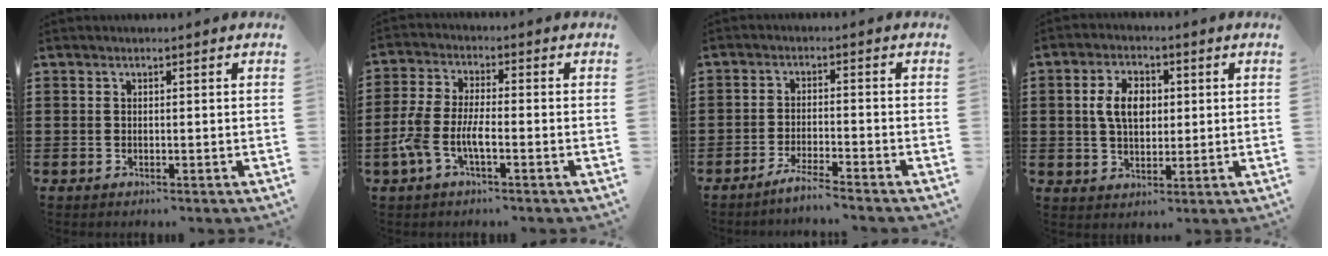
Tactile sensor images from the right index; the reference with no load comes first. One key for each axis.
{"total": 5.8, "fx": -2.6, "fy": 1.9, "fz": 4.9, "tx": -0.125, "ty": -0.010, "tz": -0.057}
{"total": 3.3, "fx": -3.0, "fy": -0.5, "fz": 1.2, "tx": -0.020, "ty": 0.000, "tz": -0.057}
{"total": 6.0, "fx": 0.9, "fy": 3.9, "fz": 4.6, "tx": -0.098, "ty": 0.010, "tz": 0.008}